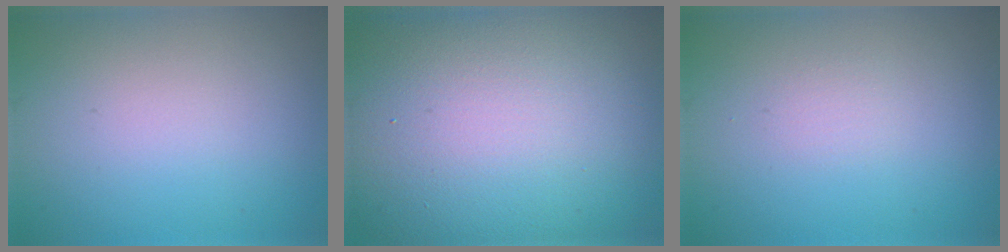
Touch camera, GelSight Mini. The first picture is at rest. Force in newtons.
{"total": 19.9, "press": 19.9, "slide": 1.1}
{"total": 0.6, "press": 0.6, "slide": 0.0}